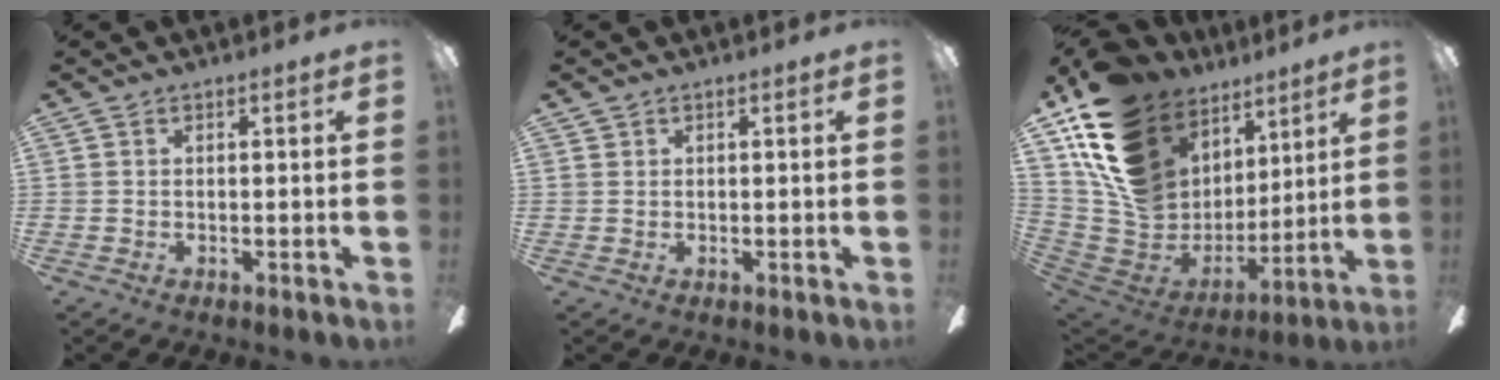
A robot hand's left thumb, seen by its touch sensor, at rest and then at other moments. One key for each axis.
{"total": 0.6, "fx": 0.3, "fy": 0.4, "fz": -0.1, "tx": 0.001, "ty": 0.003, "tz": 0.006}
{"total": 19.9, "fx": 11.4, "fy": 13.9, "fz": 8.5, "tx": -0.186, "ty": -0.066, "tz": 0.233}